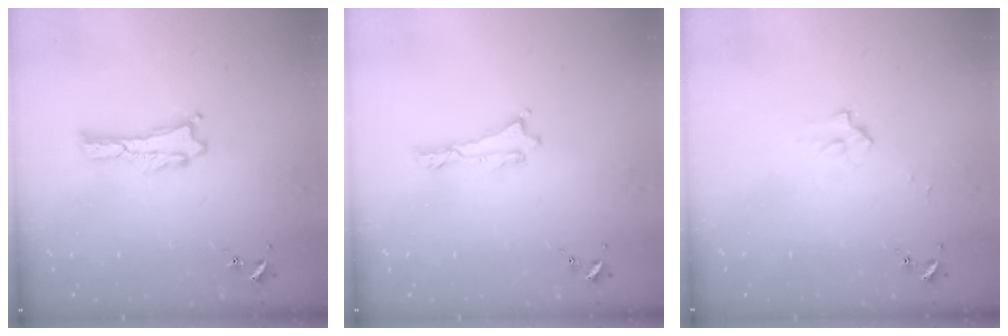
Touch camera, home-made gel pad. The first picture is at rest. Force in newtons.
{"total": 0.0}
{"total": 2.2, "press": 2.2, "slide": 0.3}